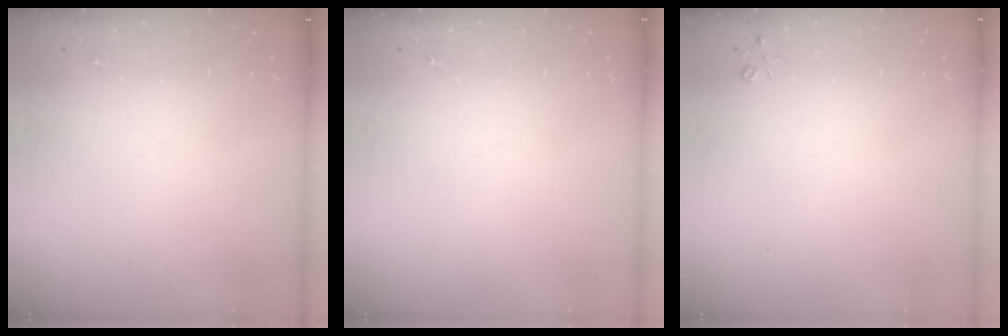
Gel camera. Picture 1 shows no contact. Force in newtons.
{"total": 0.0}
{"total": 3.0, "press": 3.0, "slide": 0.4}